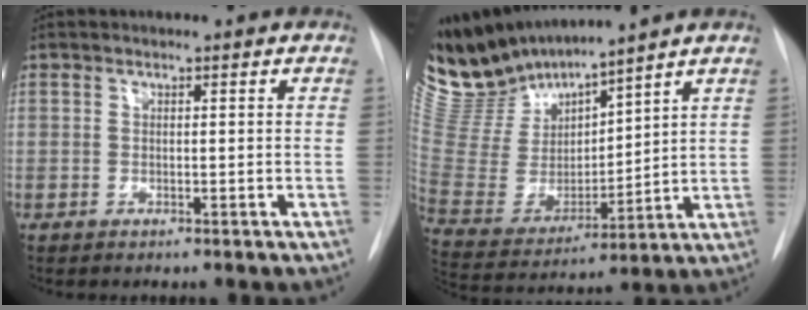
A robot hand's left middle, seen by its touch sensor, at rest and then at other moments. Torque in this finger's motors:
{"motor_torque": [0.81, -0.93, 0.14, -0.07]}